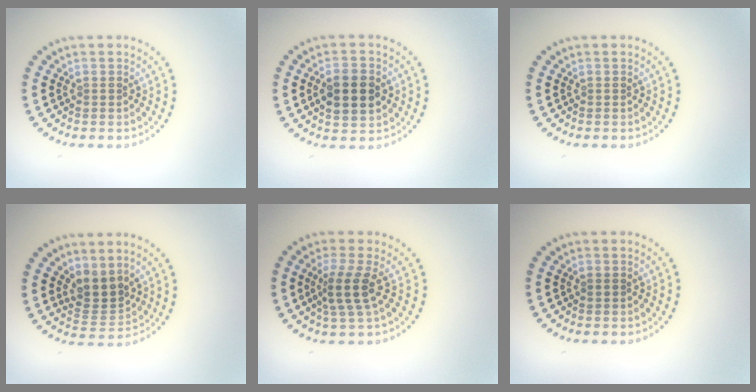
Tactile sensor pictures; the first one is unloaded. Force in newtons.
{"total": 4.3, "press": 4.3, "slide": 0.2}
{"total": 0.0}
{"total": 2.8, "press": 2.1, "slide": 1.9}
{"total": 2.9, "press": 2.2, "slide": 1.8}
{"total": 0.5, "press": 0.5, "slide": 0.0}